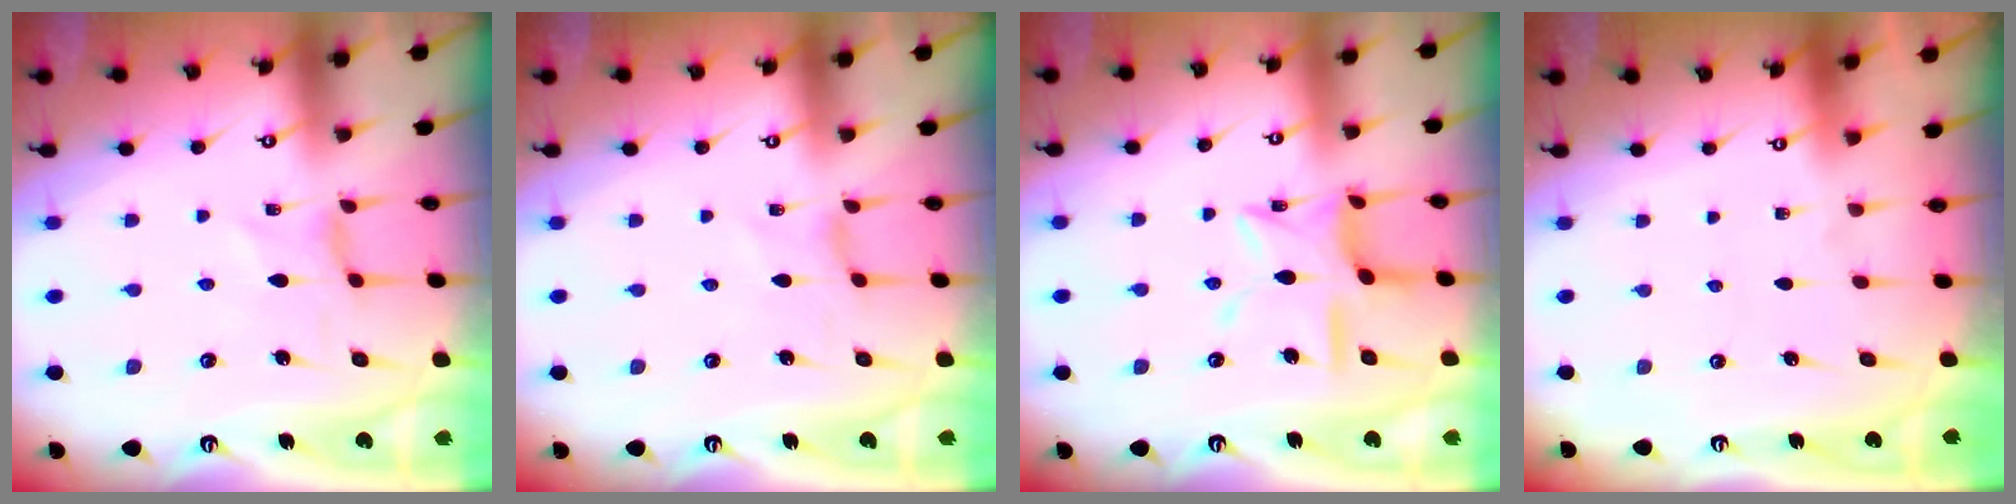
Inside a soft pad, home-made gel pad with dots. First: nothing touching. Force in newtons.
{"total": 0.0}
{"total": 11.5, "press": 11.5, "slide": 0.8}
{"total": 0.0}